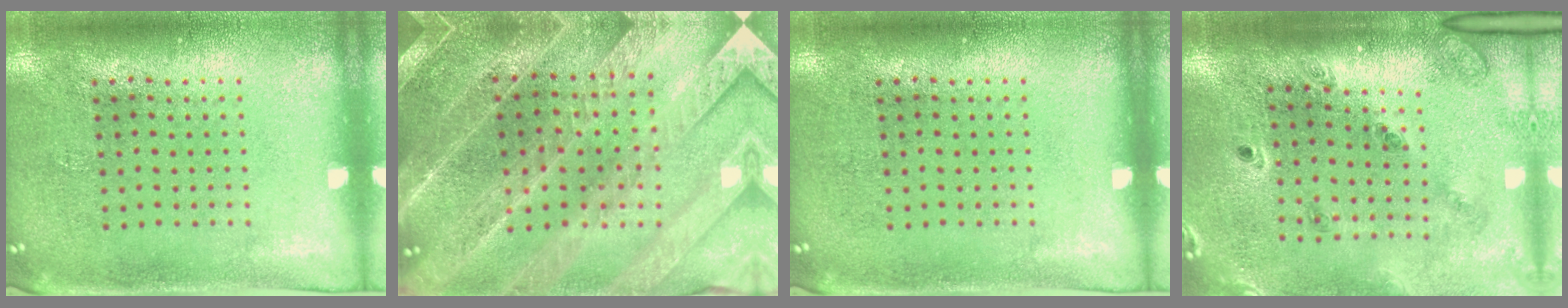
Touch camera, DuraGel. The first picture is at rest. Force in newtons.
{"total": 3.5, "press": 3.3, "slide": 1.0}
{"total": 0.0}
{"total": 1.6, "press": 1.5, "slide": 0.4}